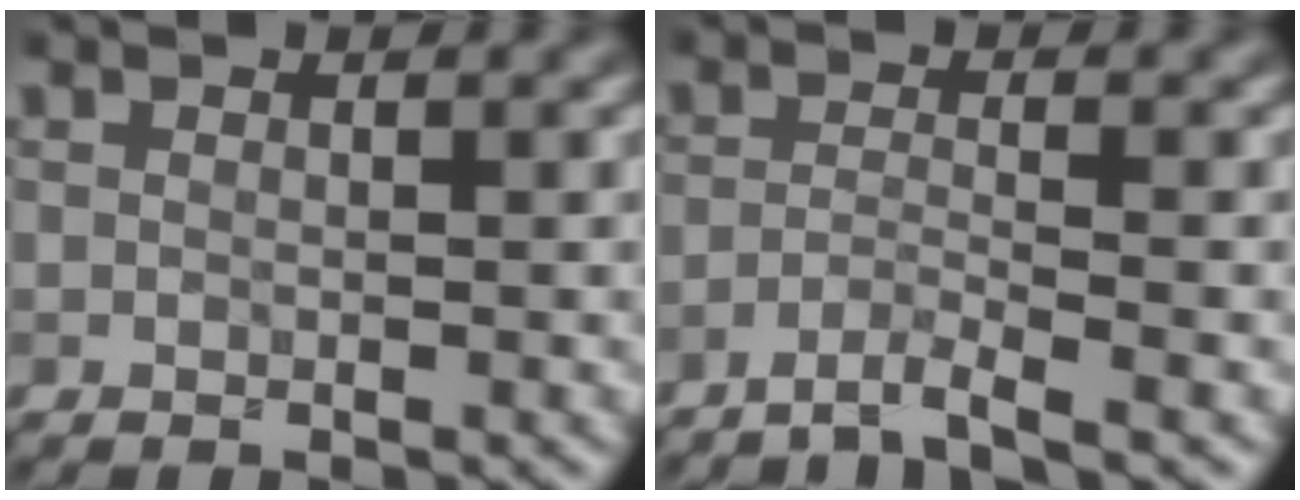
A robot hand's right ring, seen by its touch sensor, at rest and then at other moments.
{"total": 2.2, "force": [-1.8, 0.0, 1.4], "torque": [-0.022, 0.001, -0.048]}